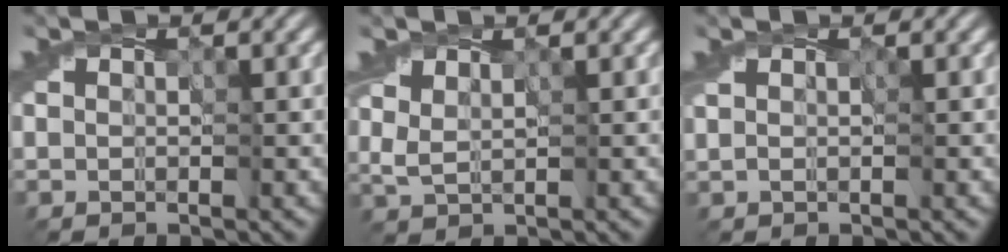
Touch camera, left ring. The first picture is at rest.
{"total": 1.5, "force": [1.1, 0.7, 0.7], "torque": [-0.019, 0.000, 0.025]}
{"total": 0.0}